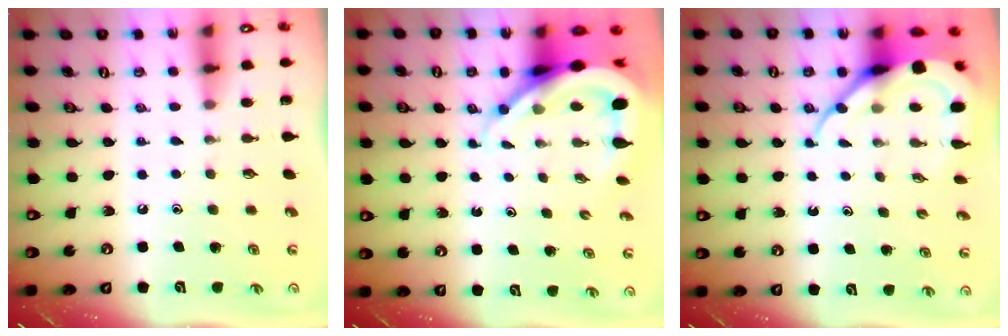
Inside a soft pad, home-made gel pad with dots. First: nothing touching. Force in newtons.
{"total": 10.3, "press": 10.3, "slide": 1.2}
{"total": 9.7, "press": 9.6, "slide": 0.9}